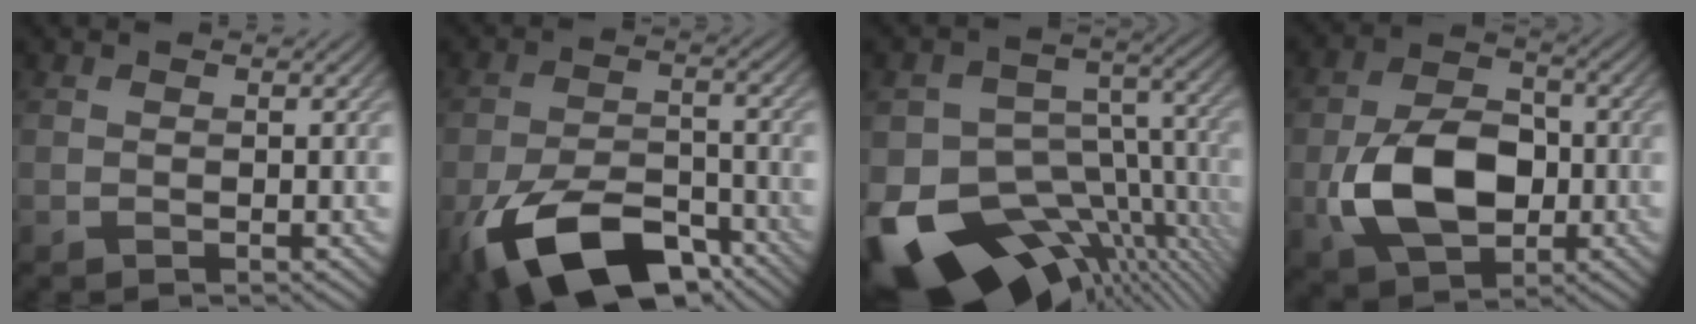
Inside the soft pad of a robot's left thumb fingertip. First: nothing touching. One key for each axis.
{"total": 13.6, "fx": -8.3, "fy": 6.5, "fz": 8.6, "tx": -0.172, "ty": -0.025, "tz": -0.150}
{"total": 17.7, "fx": -8.5, "fy": 11.1, "fz": 10.9, "tx": -0.178, "ty": -0.037, "tz": -0.109}
{"total": 10.2, "fx": -2.2, "fy": 6.7, "fz": 7.3, "tx": -0.153, "ty": -0.006, "tz": -0.040}